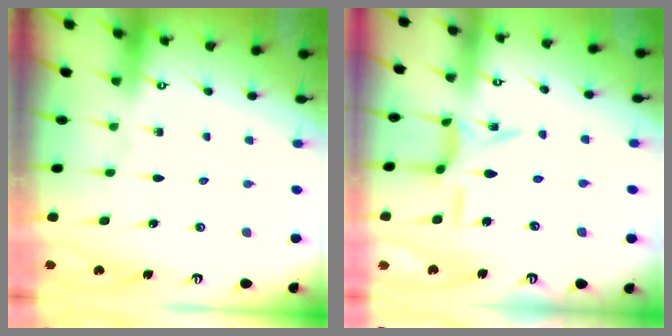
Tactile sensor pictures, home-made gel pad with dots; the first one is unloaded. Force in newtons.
{"total": 9.1, "press": 9.1, "slide": 0.7}